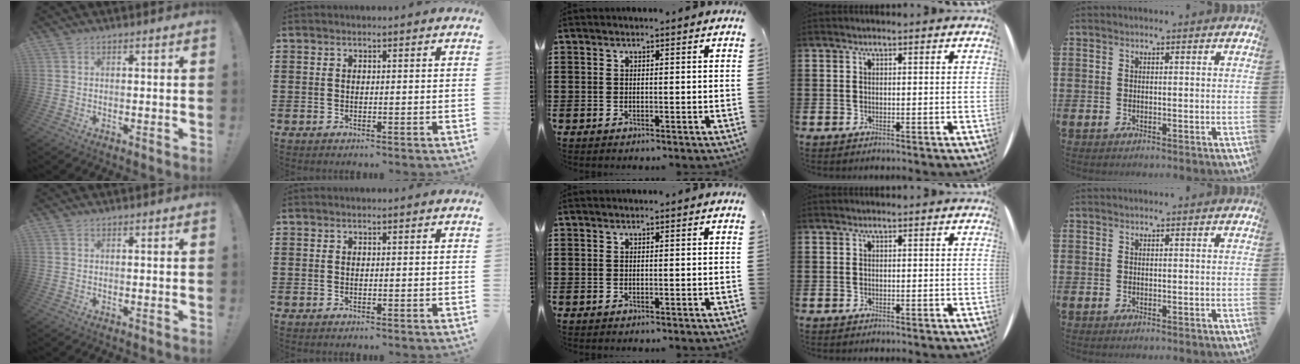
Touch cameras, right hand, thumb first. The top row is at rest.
{}